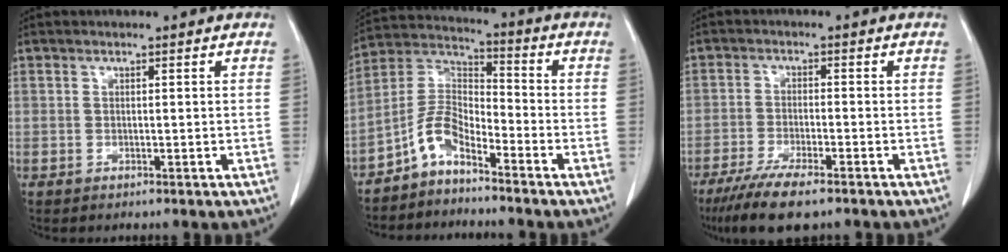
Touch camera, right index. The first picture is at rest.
{"total": 7.1, "force": [-4.9, 2.9, 4.3], "torque": [-0.093, 0.021, -0.103]}
{"total": 8.9, "force": [-6.2, 1.8, 6.0], "torque": [-0.101, -0.019, -0.100]}